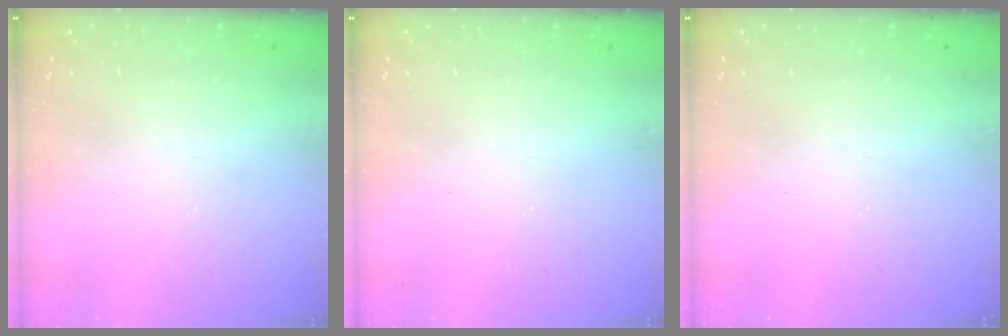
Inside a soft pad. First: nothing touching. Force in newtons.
{"total": 0.0}
{"total": 0.0}